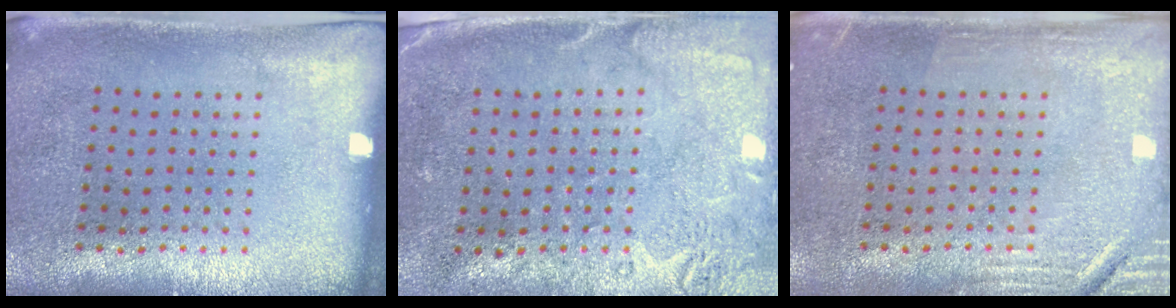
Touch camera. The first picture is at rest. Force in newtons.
{"total": 2.7, "press": 2.2, "slide": 1.7}
{"total": 2.7, "press": 2.7, "slide": 0.4}